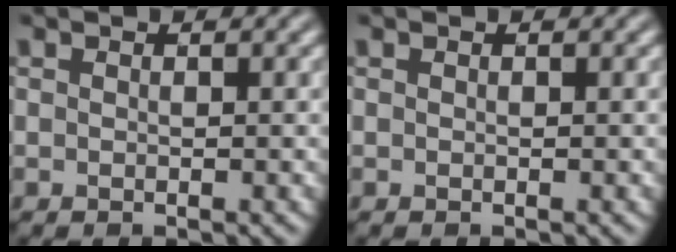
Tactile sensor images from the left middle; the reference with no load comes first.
{"total": 0.0}